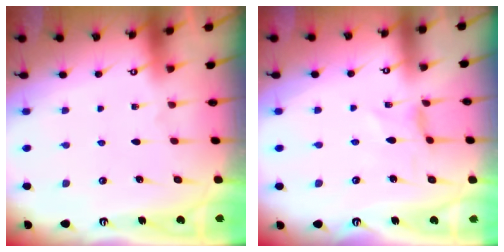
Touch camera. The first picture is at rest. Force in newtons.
{"total": 0.0}